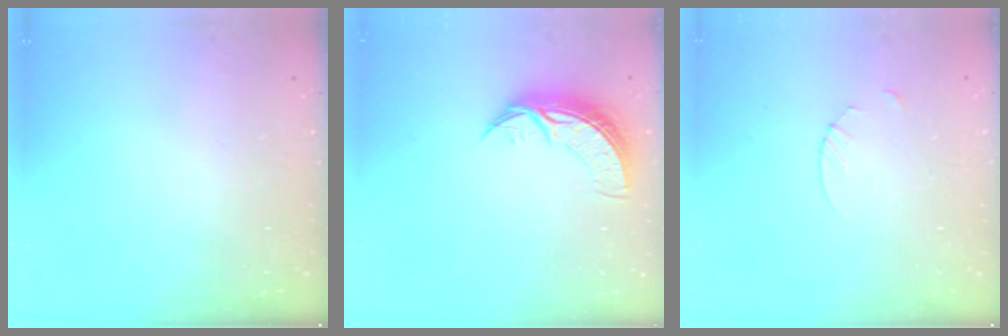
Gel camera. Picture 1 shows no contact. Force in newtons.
{"total": 8.5, "press": 8.4, "slide": 0.6}
{"total": 2.7, "press": 2.7, "slide": 0.3}